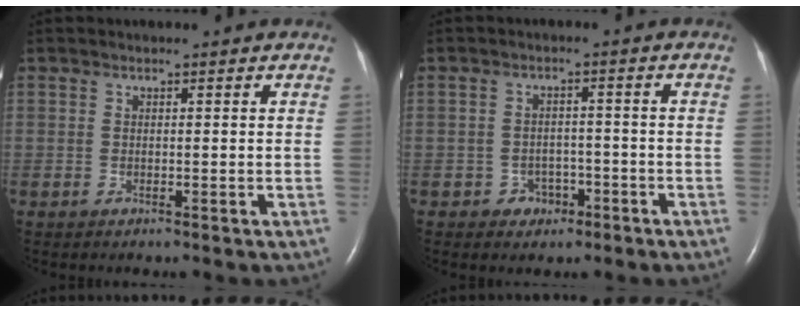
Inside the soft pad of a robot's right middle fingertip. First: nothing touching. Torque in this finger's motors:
{"motor_torque": [-0.21, 0.02, 0.00, 0.00]}